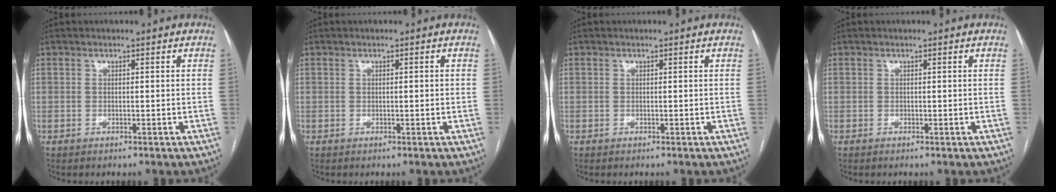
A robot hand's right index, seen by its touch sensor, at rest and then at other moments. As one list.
[{"total": 0.7, "force": [0.0, 0.1, 0.7], "torque": [-0.012, 0.001, 0.002]}, {"total": 0.0}, {"total": 0.0}]